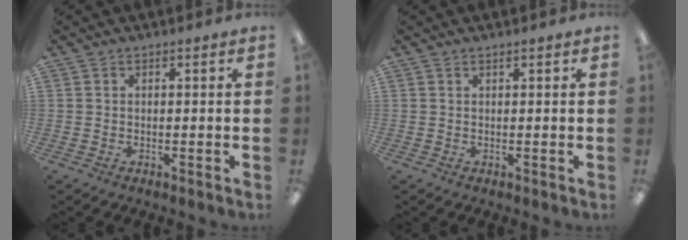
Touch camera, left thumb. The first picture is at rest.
{"total": 0.5, "force": [0.5, 0.0, 0.2], "torque": [-0.006, 0.001, 0.008]}